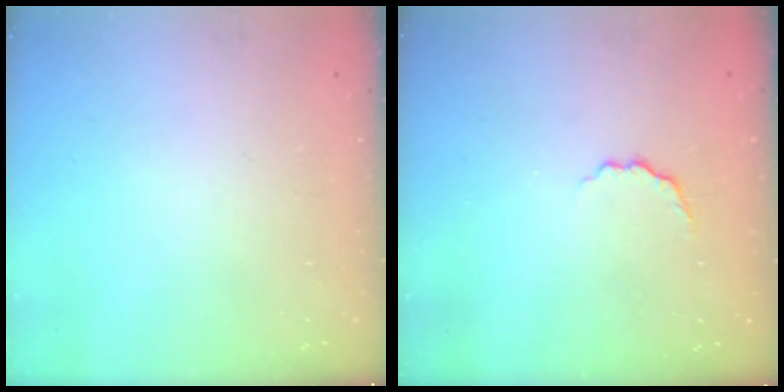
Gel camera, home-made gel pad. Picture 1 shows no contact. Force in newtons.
{"total": 3.4, "press": 3.3, "slide": 0.9}